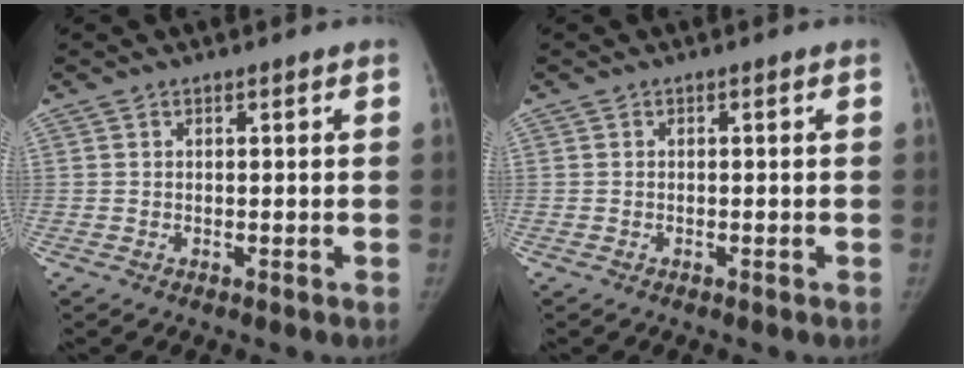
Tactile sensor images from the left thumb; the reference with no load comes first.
{"total": 0.0}